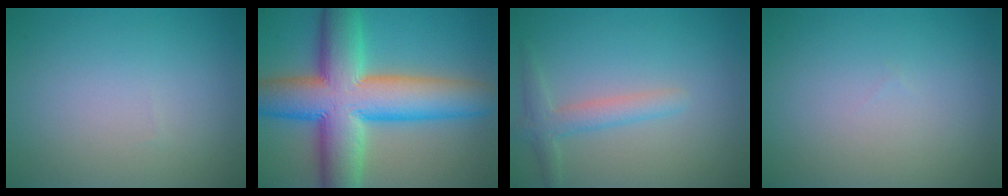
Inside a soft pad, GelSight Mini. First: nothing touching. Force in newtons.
{"total": 13.9, "press": 13.9, "slide": 0.3}
{"total": 2.4, "press": 2.4, "slide": 0.1}
{"total": 0.0}